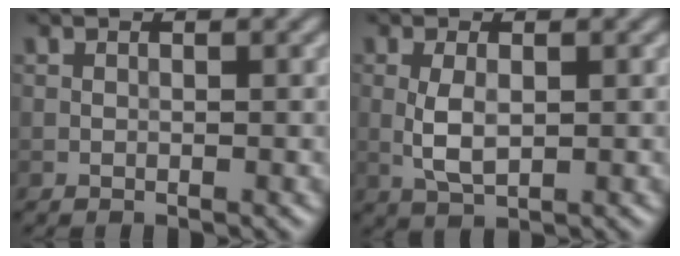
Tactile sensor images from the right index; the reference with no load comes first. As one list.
[{"total": 2.8, "force": [-0.1, 1.3, 2.5], "torque": [-0.056, -0.002, 0.001]}]